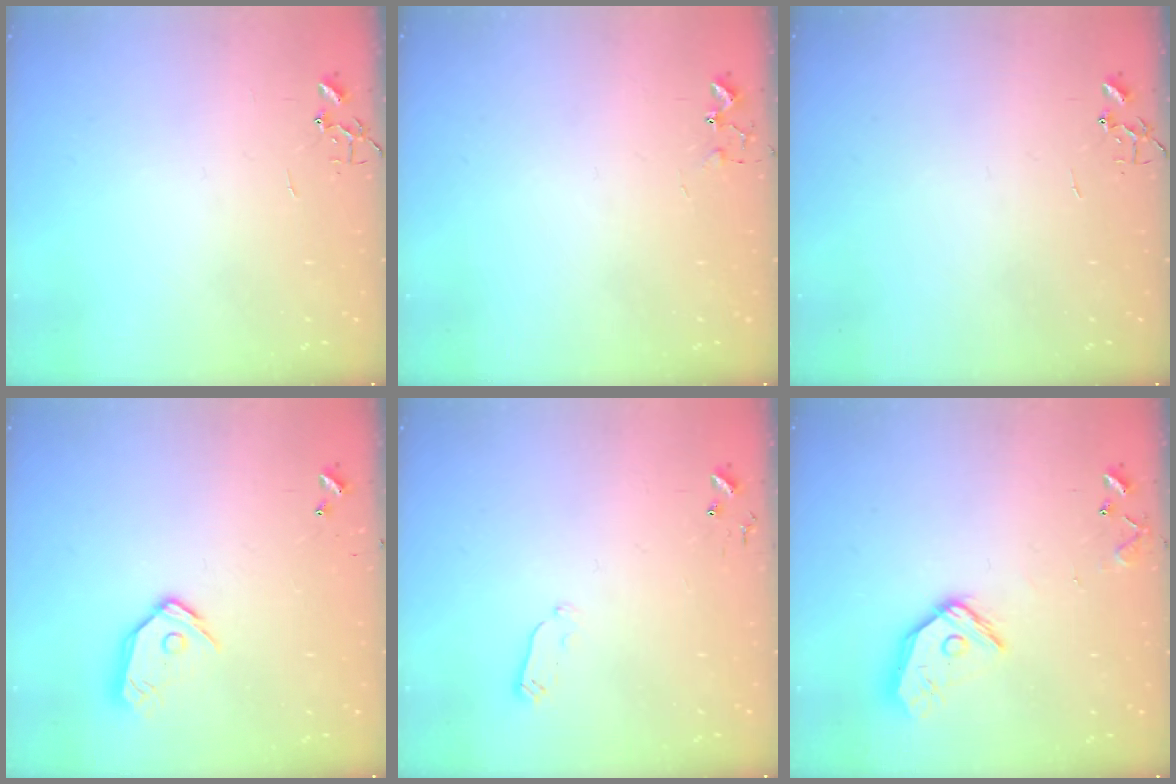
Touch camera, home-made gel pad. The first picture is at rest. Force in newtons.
{"total": 5.8, "press": 5.7, "slide": 0.7}
{"total": 0.0}
{"total": 11.6, "press": 11.5, "slide": 1.2}
{"total": 2.9, "press": 2.9, "slide": 0.4}
{"total": 12.2, "press": 12.2, "slide": 1.1}